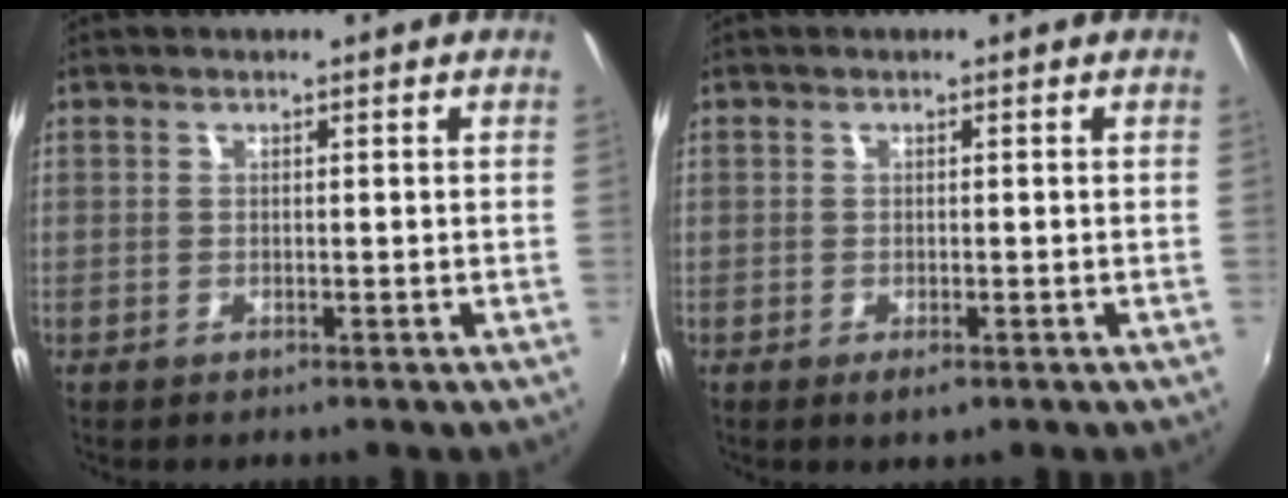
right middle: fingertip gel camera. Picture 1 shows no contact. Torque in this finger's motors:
{"motor_torque": [0.58, -0.54, 0.07, 0.03]}